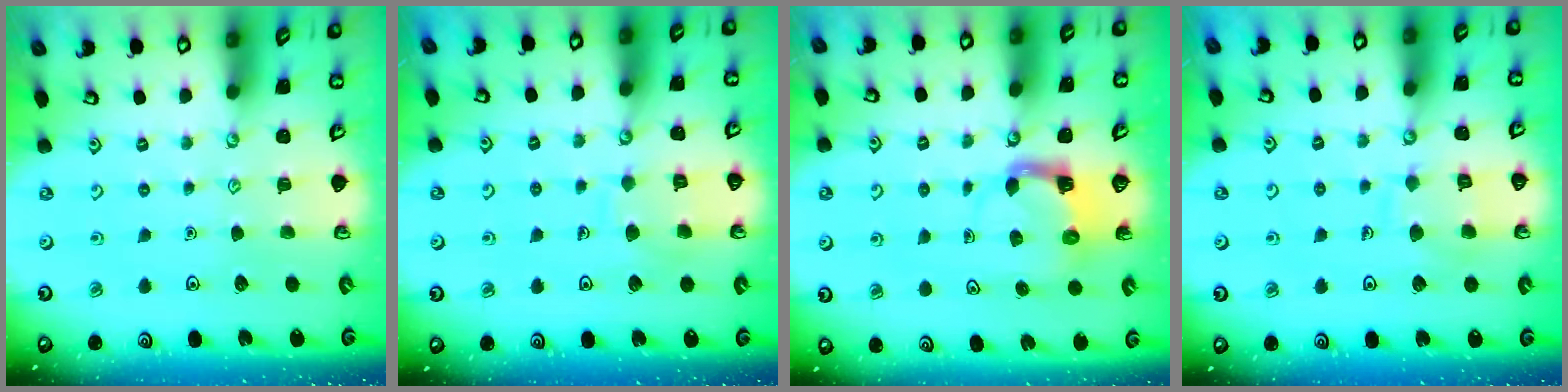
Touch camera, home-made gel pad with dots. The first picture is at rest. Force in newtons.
{"total": 7.5, "press": 7.4, "slide": 0.7}
{"total": 4.0, "press": 3.9, "slide": 0.7}
{"total": 9.2, "press": 9.2, "slide": 0.7}